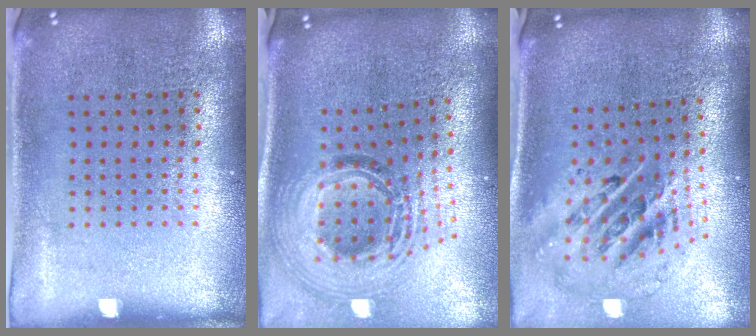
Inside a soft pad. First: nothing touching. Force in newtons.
{"total": 2.2, "press": 1.6, "slide": 1.4}
{"total": 2.6, "press": 1.8, "slide": 1.9}